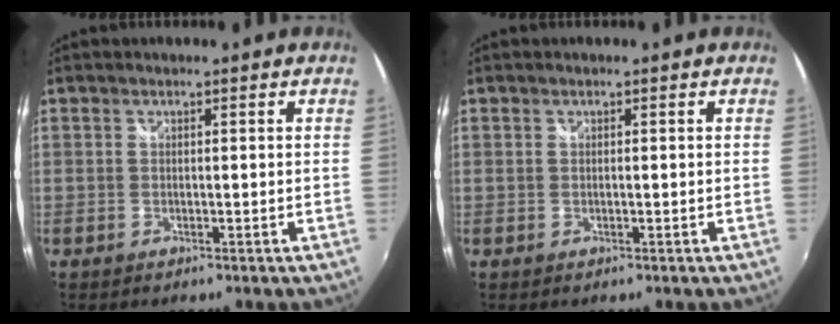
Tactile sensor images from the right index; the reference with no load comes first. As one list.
[{"total": 0.0}]